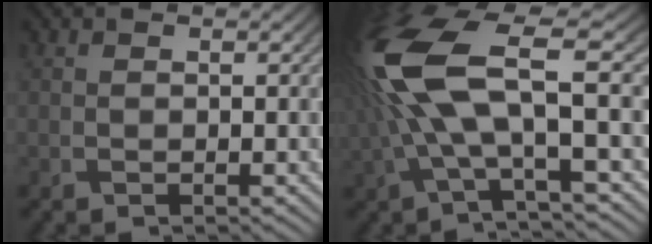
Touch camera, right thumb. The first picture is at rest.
{"total": 14.1, "force": [0.7, 4.6, 13.3], "torque": [-0.311, 0.006, 0.011]}